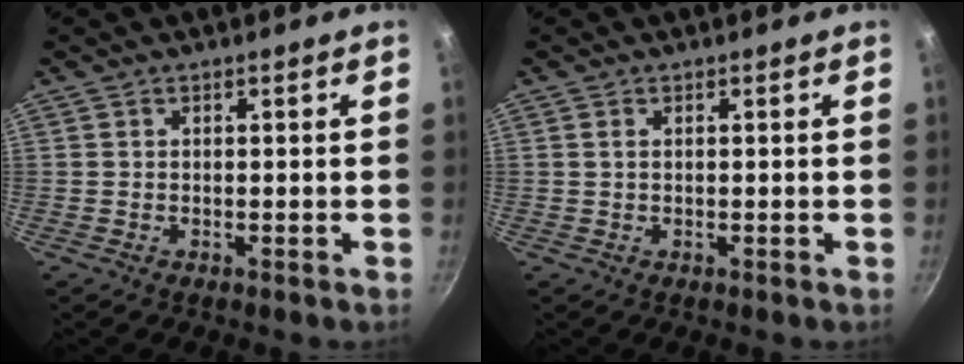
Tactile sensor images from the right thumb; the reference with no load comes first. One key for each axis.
{"total": 0.7, "fx": 0.2, "fy": 0.4, "fz": 0.5, "tx": -0.010, "ty": 0.001, "tz": 0.003}